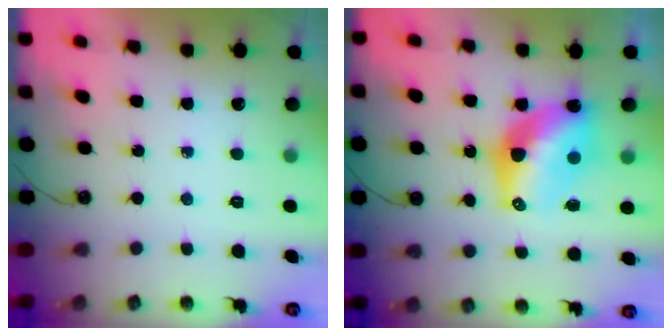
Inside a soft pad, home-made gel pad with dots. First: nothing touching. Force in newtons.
{"total": 13.0, "press": 13.0, "slide": 1.1}